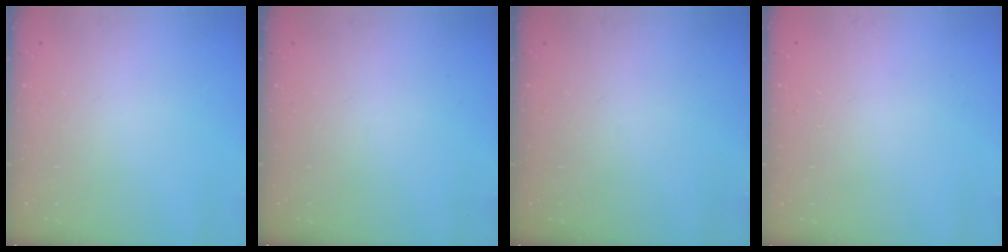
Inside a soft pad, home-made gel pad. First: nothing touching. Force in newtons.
{"total": 0.0}
{"total": 0.0}
{"total": 0.0}